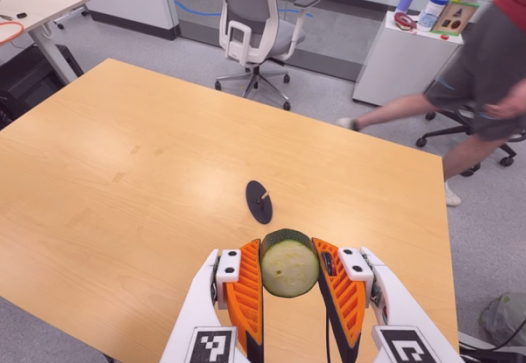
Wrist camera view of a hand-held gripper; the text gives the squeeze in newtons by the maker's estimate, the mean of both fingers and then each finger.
{"total": 11.1, "left": 10.7, "right": 11.6}